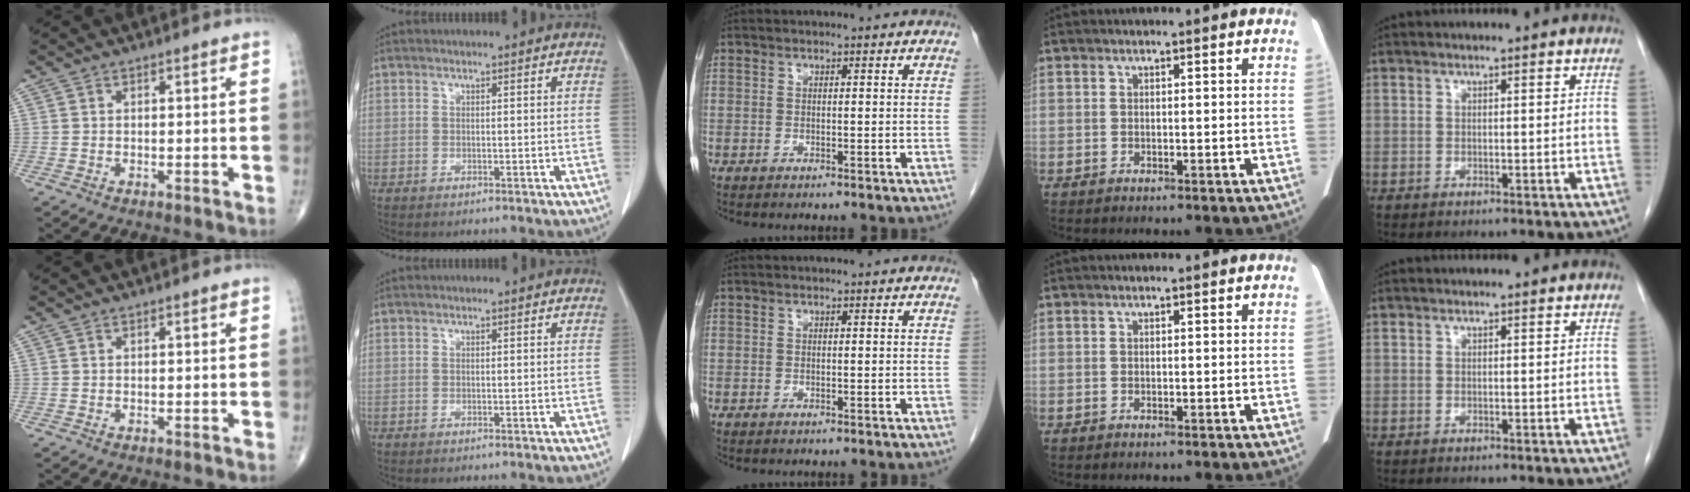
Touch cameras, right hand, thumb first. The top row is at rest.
{}